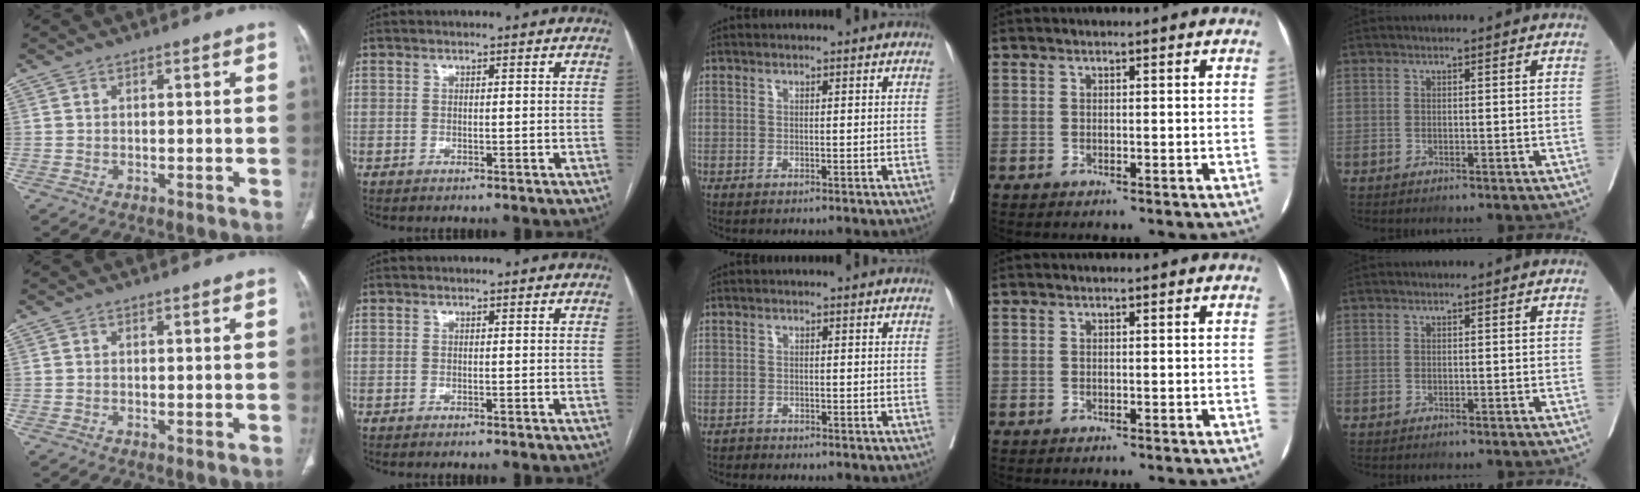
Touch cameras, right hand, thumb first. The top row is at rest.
{"middle": {"total": 0.8, "force": [-0.8, 0.2, -0.3], "torque": [0.000, -0.001, -0.017]}}